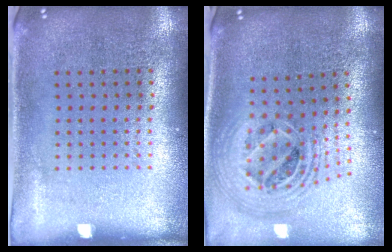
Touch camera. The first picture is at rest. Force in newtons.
{"total": 2.4, "press": 1.8, "slide": 1.6}